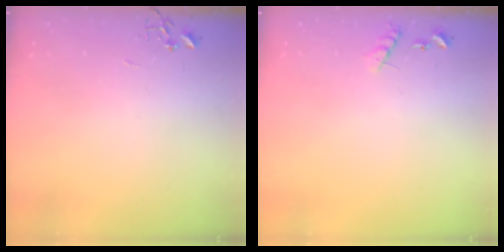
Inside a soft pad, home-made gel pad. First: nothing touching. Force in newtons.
{"total": 6.7, "press": 6.7, "slide": 0.4}